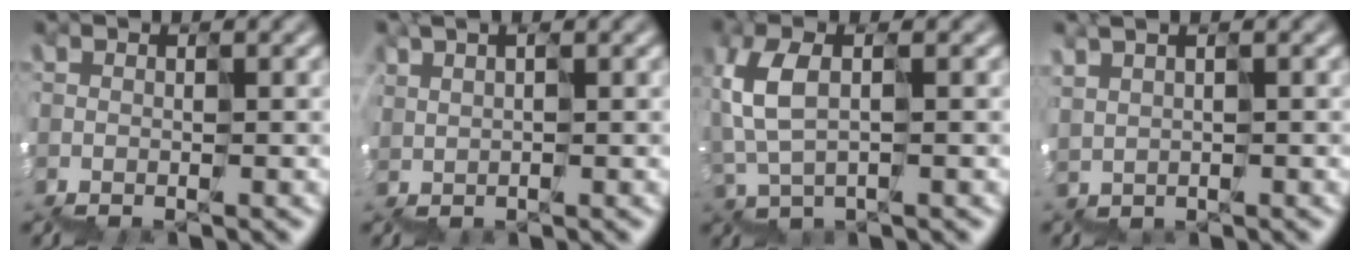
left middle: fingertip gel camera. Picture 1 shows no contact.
{"total": 3.5, "force": [1.3, 1.7, 2.8], "torque": [-0.022, 0.025, 0.029]}
{"total": 2.4, "force": [1.3, 0.7, 1.9], "torque": [-0.069, 0.018, 0.026]}
{"total": 1.5, "force": [1.4, 0.2, 0.7], "torque": [0.013, 0.022, 0.028]}